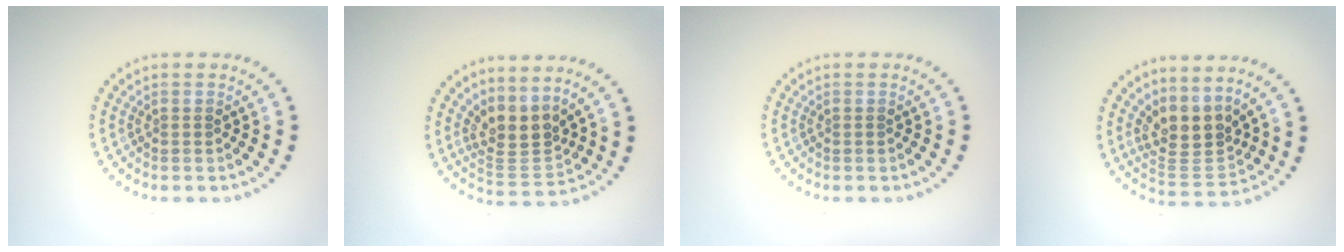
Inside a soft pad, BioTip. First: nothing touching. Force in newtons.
{"total": 3.4, "press": 2.6, "slide": 2.1}
{"total": 0.0}
{"total": 3.8, "press": 3.0, "slide": 2.4}